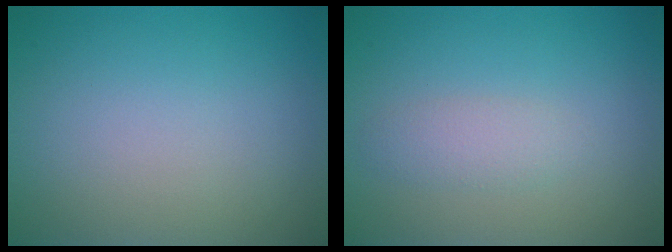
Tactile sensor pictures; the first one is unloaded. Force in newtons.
{"total": 1.7, "press": 1.7, "slide": 0.0}